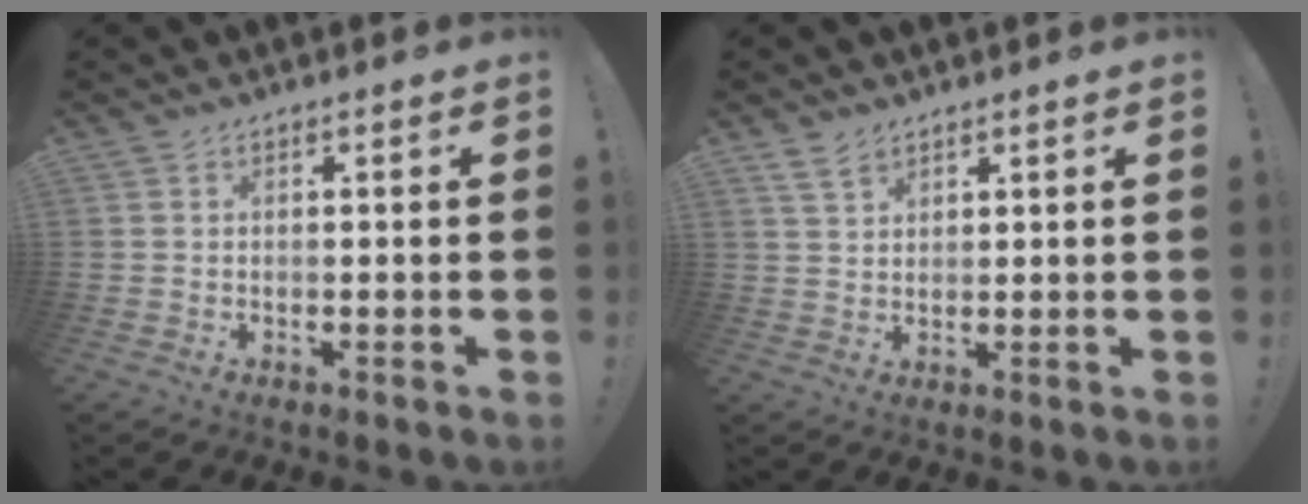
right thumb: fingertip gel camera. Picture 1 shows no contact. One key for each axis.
{"total": 4.2, "fx": 3.2, "fy": 2.2, "fz": 1.7, "tx": -0.032, "ty": -0.013, "tz": 0.061}